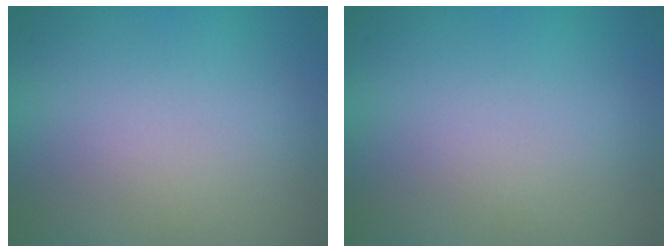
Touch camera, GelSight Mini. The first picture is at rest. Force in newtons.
{"total": 0.0}